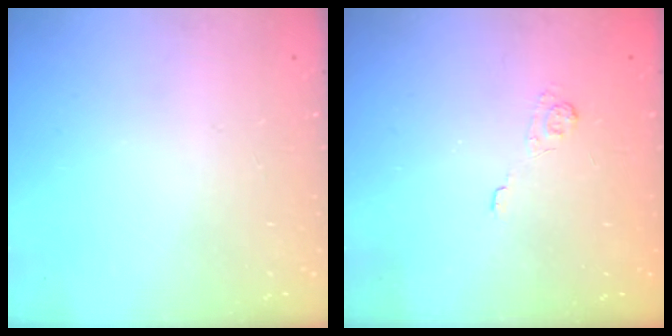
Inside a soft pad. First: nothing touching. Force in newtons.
{"total": 1.9, "press": 1.3, "slide": 1.3}